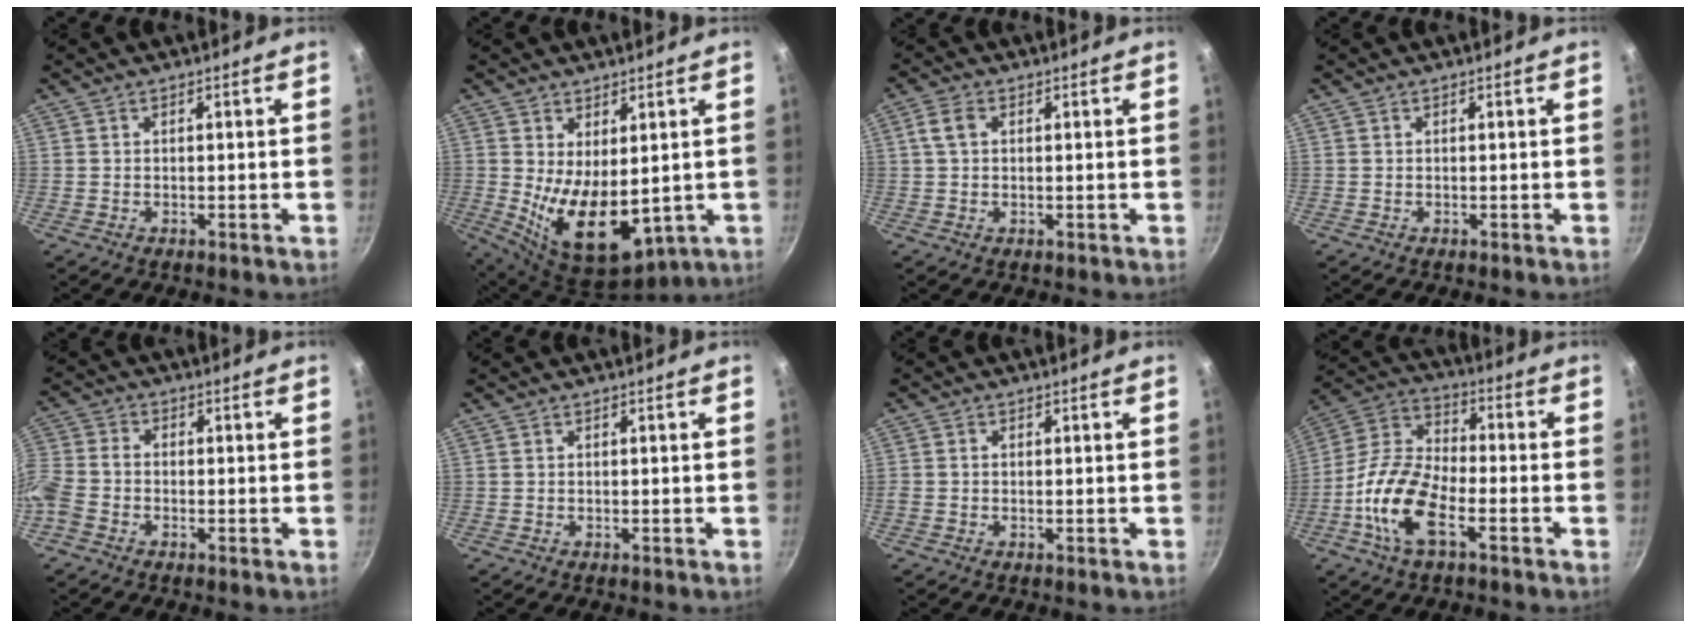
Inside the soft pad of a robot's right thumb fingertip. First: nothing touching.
{"total": 12.5, "force": [0.2, 6.9, 10.5], "torque": [-0.156, -0.037, 0.030]}
{"total": 3.4, "force": [0.8, 2.3, 2.4], "torque": [-0.048, 0.008, 0.013]}
{"total": 0.0}
{"total": 7.6, "force": [-3.4, 5.3, 4.3], "torque": [-0.100, 0.025, -0.089]}
{"total": 0.0}
{"total": 1.0, "force": [-0.1, 0.8, 0.5], "torque": [-0.008, 0.003, -0.003]}
{"total": 15.2, "force": [-5.7, 7.0, 12.2], "torque": [-0.234, 0.040, -0.128]}